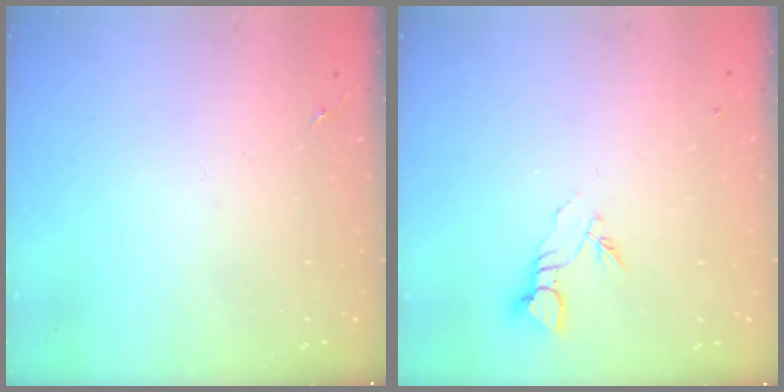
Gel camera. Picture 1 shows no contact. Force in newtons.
{"total": 3.7, "press": 3.7, "slide": 0.4}